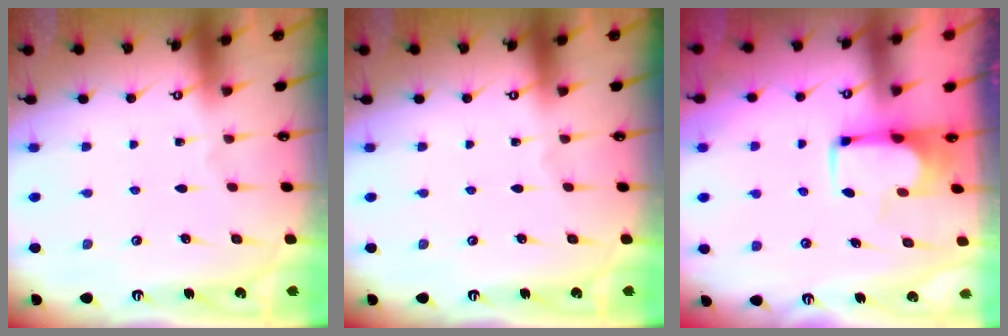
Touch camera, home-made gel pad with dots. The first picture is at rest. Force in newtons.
{"total": 0.0}
{"total": 3.6, "press": 3.5, "slide": 0.4}